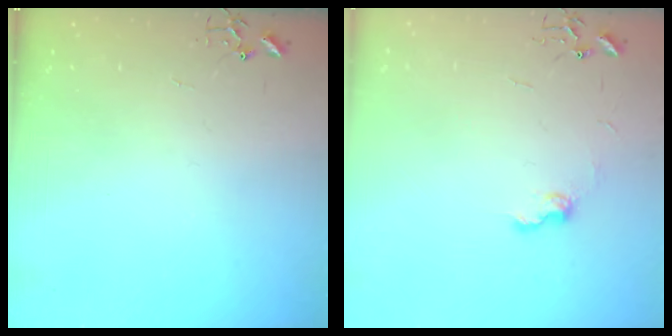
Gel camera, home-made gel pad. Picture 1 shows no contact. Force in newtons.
{"total": 7.6, "press": 7.5, "slide": 0.7}